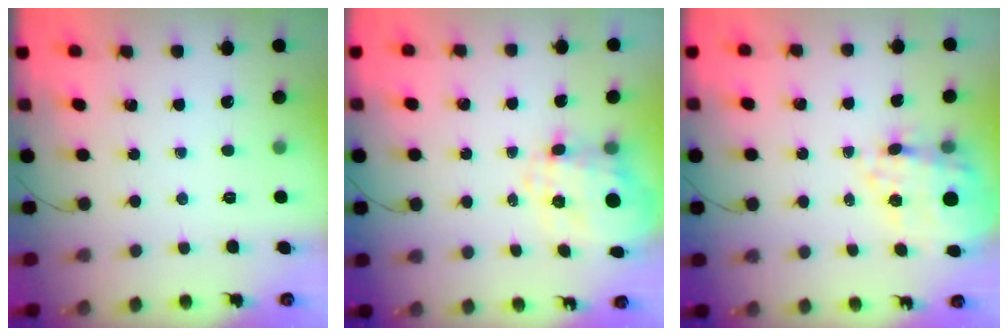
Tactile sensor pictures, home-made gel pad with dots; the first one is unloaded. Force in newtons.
{"total": 7.6, "press": 7.4, "slide": 1.6}
{"total": 15.5, "press": 15.2, "slide": 3.3}